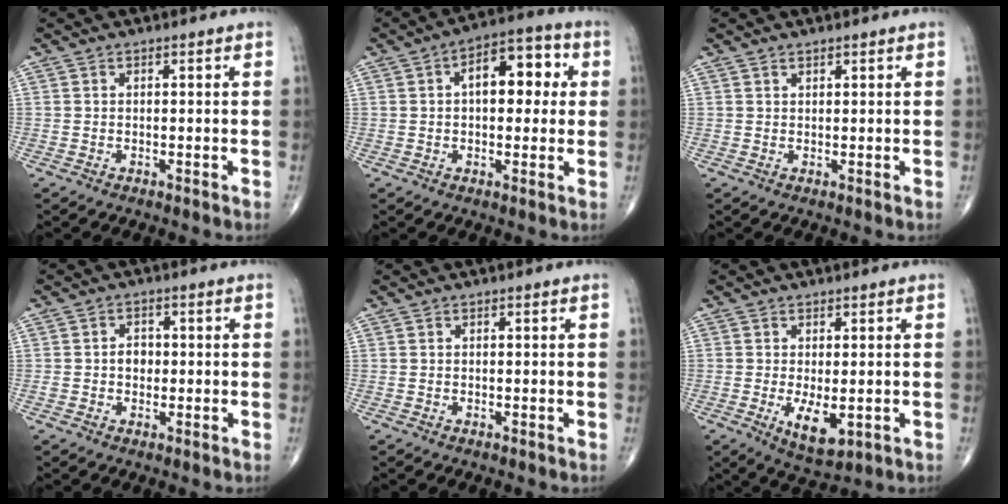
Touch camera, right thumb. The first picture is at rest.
{"total": 11.0, "force": [2.1, 6.1, 9.0], "torque": [-0.094, 0.022, 0.021]}
{"total": 0.7, "force": [0.6, 0.2, 0.1], "torque": [-0.001, -0.005, 0.010]}
{"total": 2.9, "force": [-0.1, 2.3, 1.7], "torque": [-0.016, 0.006, -0.004]}
{"total": 0.0}
{"total": 6.1, "force": [-1.1, 2.7, 5.4], "torque": [-0.086, -0.017, -0.006]}